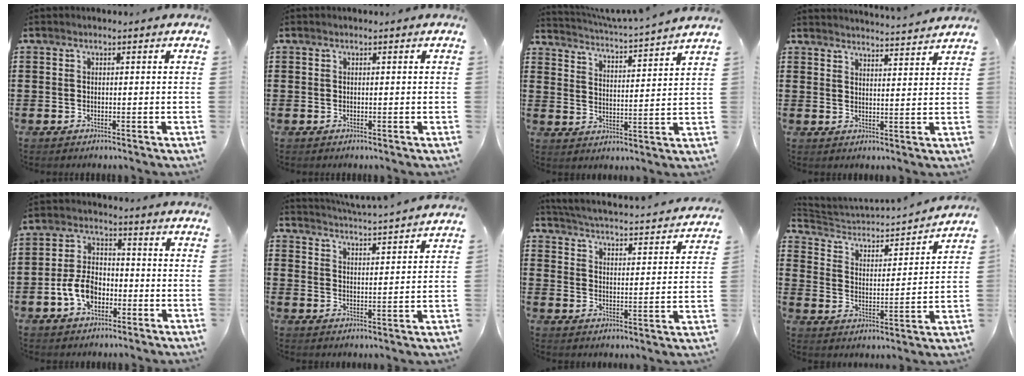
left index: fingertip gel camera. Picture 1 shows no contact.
{"total": 0.0}
{"total": 3.6, "force": [3.4, -0.8, 0.8], "torque": [-0.037, -0.034, 0.051]}
{"total": 3.4, "force": [3.3, -0.7, 0.1], "torque": [-0.005, -0.024, 0.056]}
{"total": 7.1, "force": [-2.6, 4.6, 4.7], "torque": [-0.111, 0.008, -0.054]}
{"total": 4.2, "force": [4.0, -0.8, 0.4], "torque": [-0.028, -0.032, 0.066]}
{"total": 3.4, "force": [3.3, -0.6, 0.5], "torque": [-0.033, -0.037, 0.047]}
{"total": 3.1, "force": [3.0, 0.6, 0.5], "torque": [-0.035, -0.035, 0.041]}